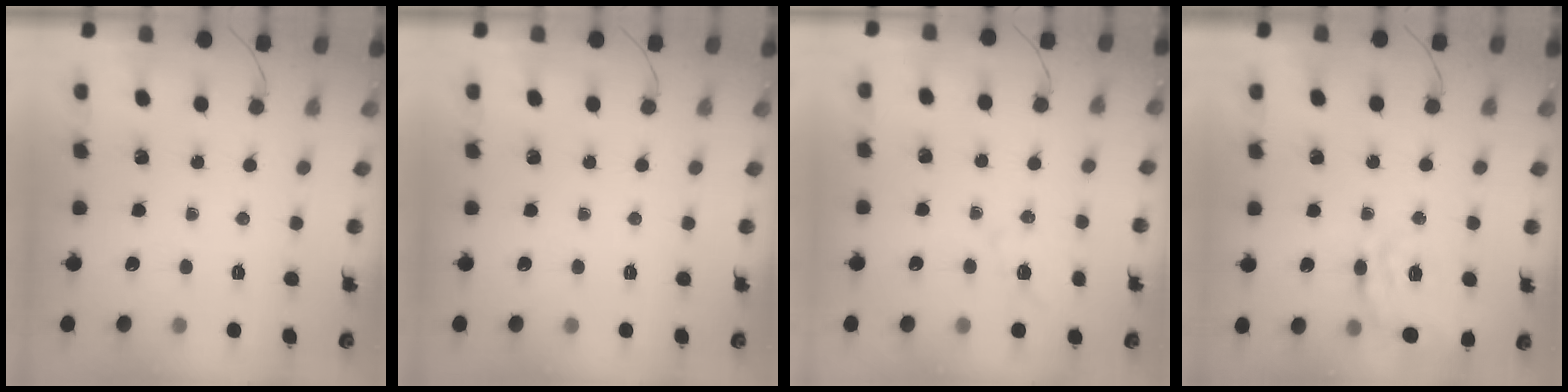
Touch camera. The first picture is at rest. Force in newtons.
{"total": 0.0}
{"total": 2.4, "press": 1.9, "slide": 1.5}
{"total": 12.7, "press": 12.3, "slide": 3.2}